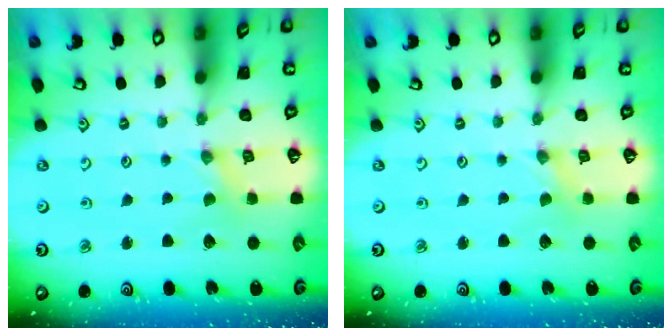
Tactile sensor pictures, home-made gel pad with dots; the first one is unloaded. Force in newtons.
{"total": 0.0}